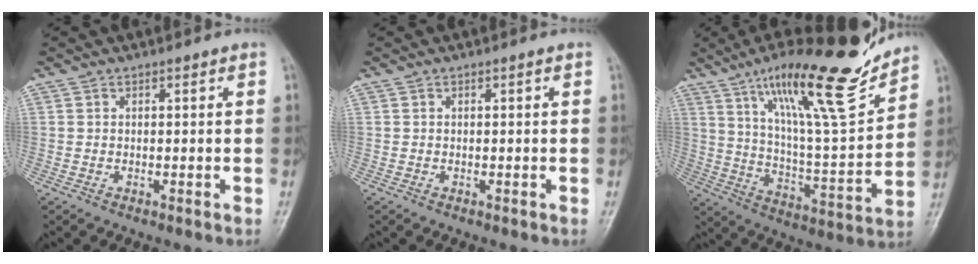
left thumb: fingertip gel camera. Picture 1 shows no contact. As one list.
[{"total": 0.0}, {"total": 22.2, "force": [15.8, 3.9, 15.2], "torque": [-0.213, -0.080, 0.264]}]